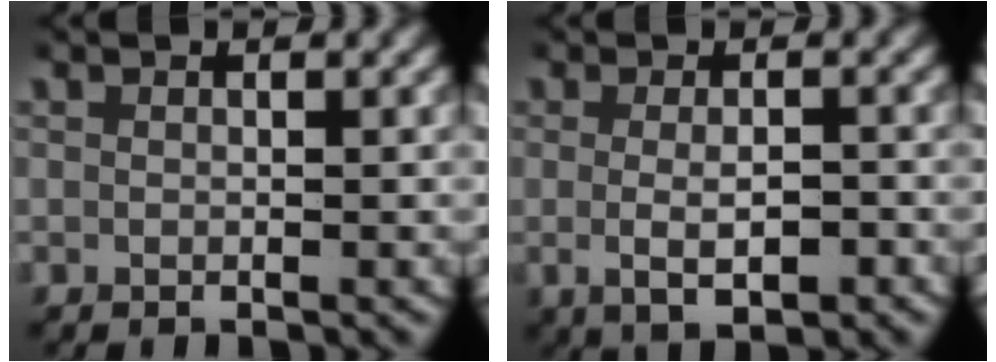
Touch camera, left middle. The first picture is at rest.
{"total": 3.6, "force": [-0.9, 1.3, 3.2], "torque": [-0.058, -0.006, -0.007]}